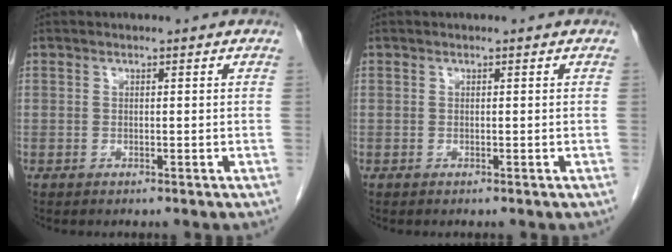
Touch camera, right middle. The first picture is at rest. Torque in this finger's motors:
{"motor_torque": [-0.04, 0.07, -0.01, -0.01]}